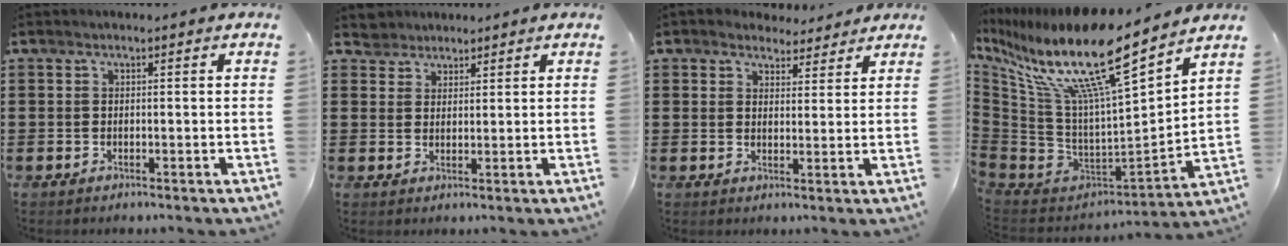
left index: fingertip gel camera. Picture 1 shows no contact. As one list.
[{"total": 2.7, "force": [2.3, 1.3, -0.4], "torque": [-0.003, 0.007, 0.046]}, {"total": 4.0, "force": [3.6, 1.6, 0.5], "torque": [-0.023, -0.004, 0.069]}, {"total": 16.4, "force": [11.5, 1.8, 11.5], "torque": [-0.251, -0.086, 0.175]}]